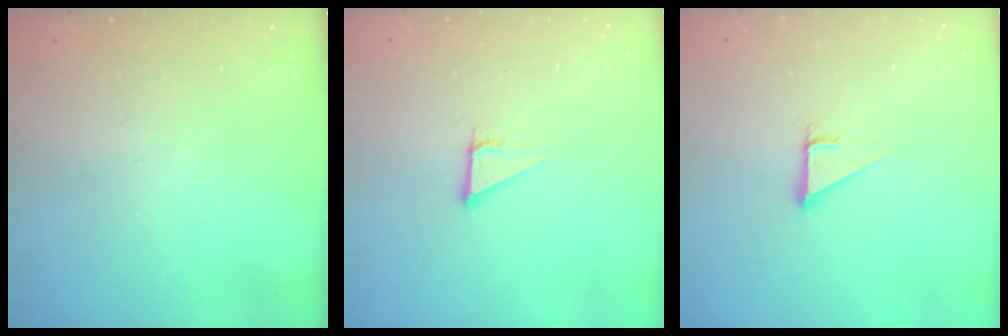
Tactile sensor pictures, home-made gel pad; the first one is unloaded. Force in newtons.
{"total": 2.9, "press": 2.9, "slide": 0.1}
{"total": 2.7, "press": 2.7, "slide": 0.3}